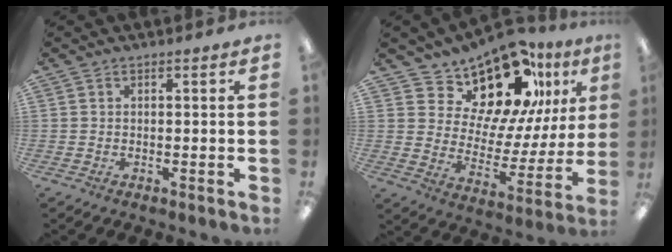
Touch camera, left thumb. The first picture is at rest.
{"total": 16.9, "force": [13.9, 7.5, 6.0], "torque": [-0.112, -0.106, 0.246]}